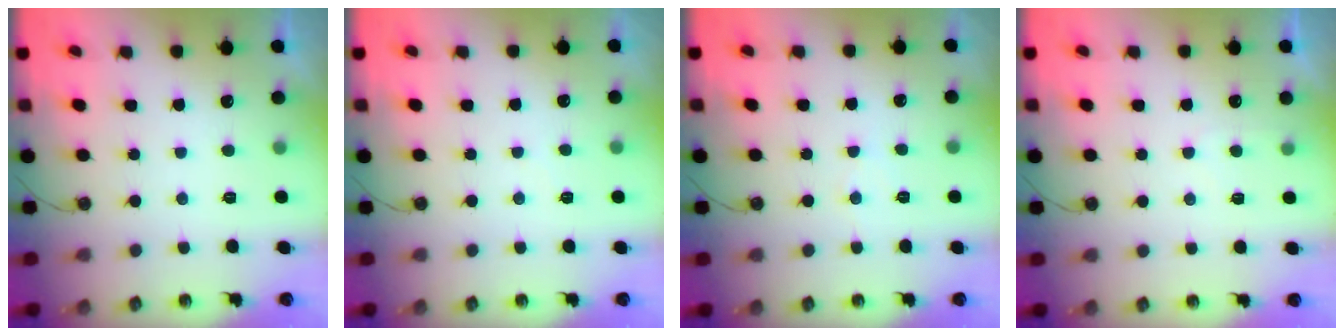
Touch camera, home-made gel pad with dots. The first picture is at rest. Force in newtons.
{"total": 3.2, "press": 3.1, "slide": 0.5}
{"total": 5.3, "press": 5.2, "slide": 0.8}
{"total": 3.3, "press": 3.3, "slide": 0.4}